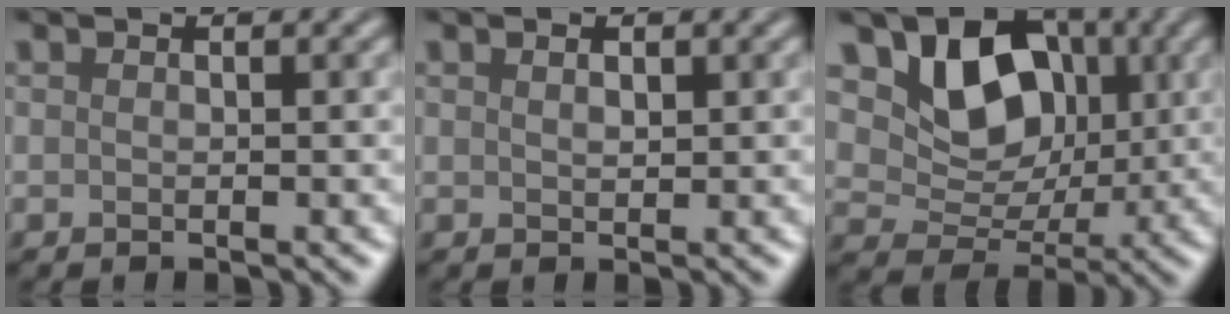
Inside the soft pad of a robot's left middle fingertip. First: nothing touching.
{"total": 0.8, "force": [0.5, 0.4, 0.5], "torque": [-0.011, 0.000, 0.009]}
{"total": 7.1, "force": [2.2, 5.5, 4.0], "torque": [-0.062, -0.008, 0.029]}